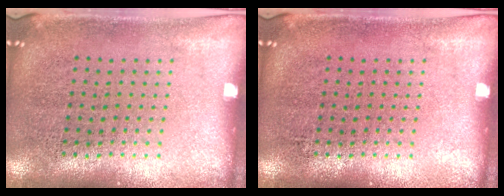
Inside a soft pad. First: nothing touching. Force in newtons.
{"total": 0.0}